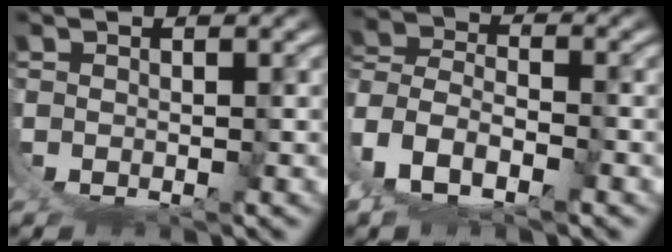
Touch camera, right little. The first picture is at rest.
{"total": 9.1, "force": [2.2, 7.5, 4.6], "torque": [-0.139, -0.019, 0.025]}